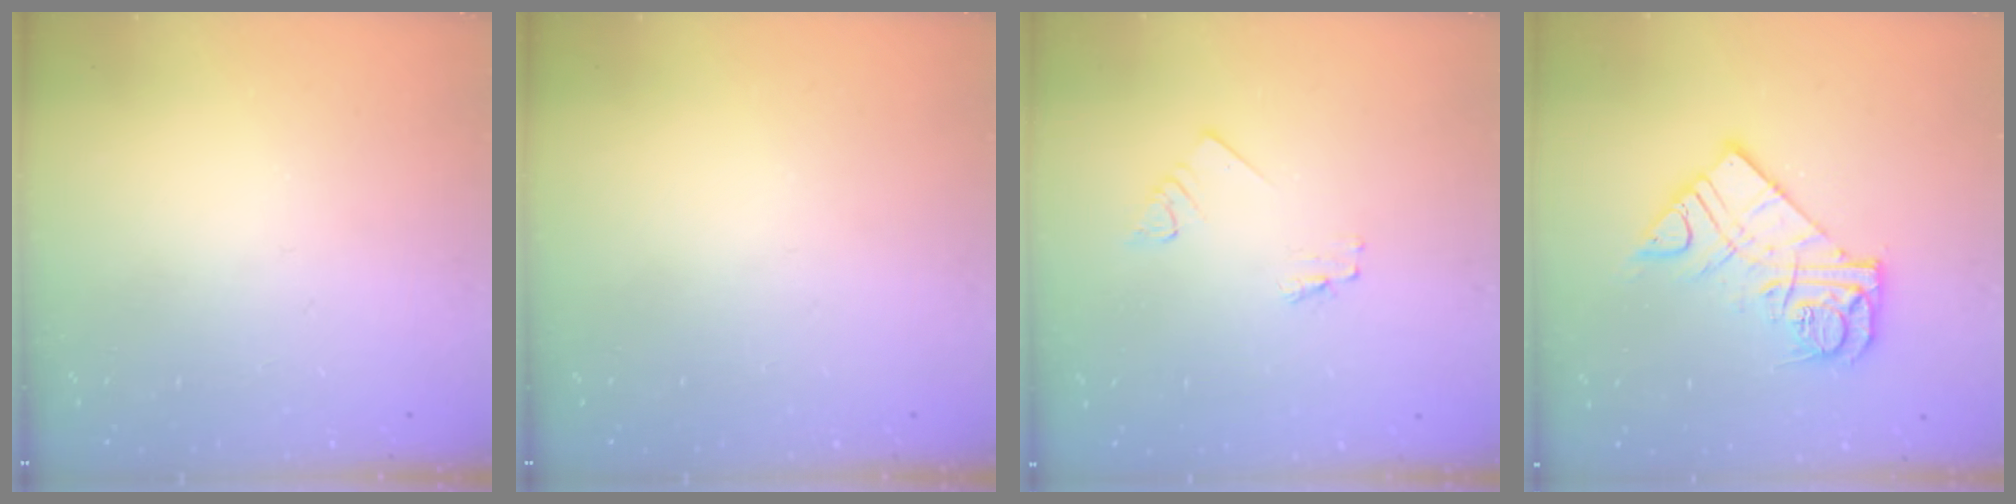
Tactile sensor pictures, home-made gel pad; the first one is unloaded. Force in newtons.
{"total": 0.0}
{"total": 1.2, "press": 1.2, "slide": 0.1}
{"total": 13.7, "press": 13.7, "slide": 1.4}